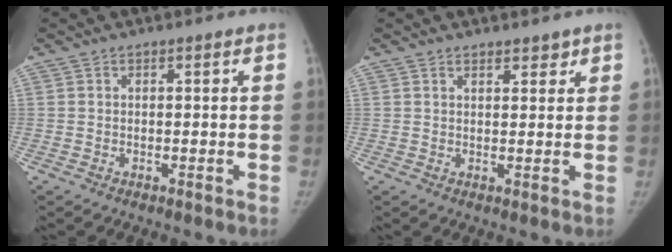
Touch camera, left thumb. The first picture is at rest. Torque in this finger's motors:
{"motor_torque": [-0.22, -0.10, -0.18, 0.11, -0.02]}